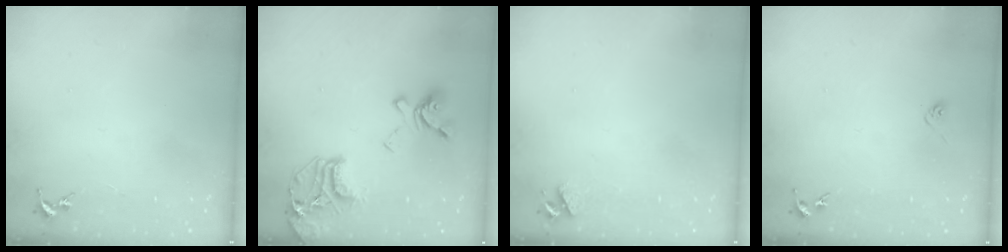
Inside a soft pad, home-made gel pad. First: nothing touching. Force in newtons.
{"total": 19.6, "press": 19.5, "slide": 2.1}
{"total": 4.1, "press": 4.0, "slide": 0.6}
{"total": 2.8, "press": 2.6, "slide": 1.1}